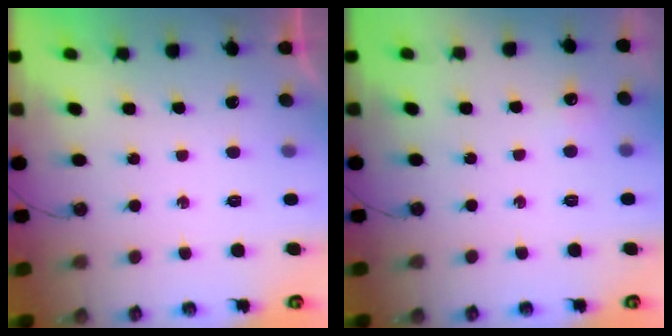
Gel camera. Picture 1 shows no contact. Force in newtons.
{"total": 4.8, "press": 4.8, "slide": 0.7}